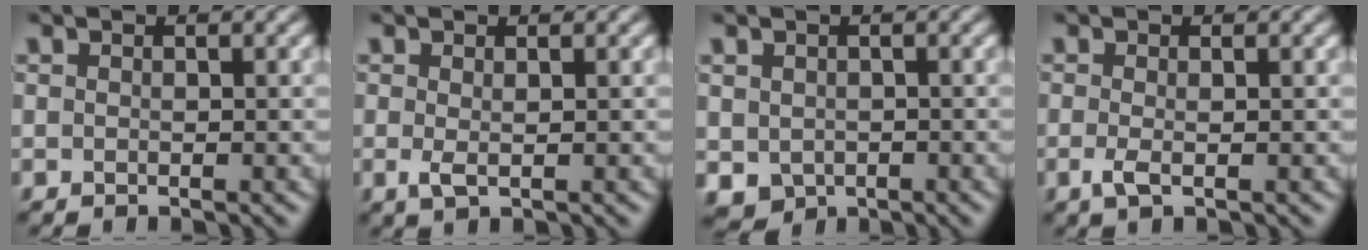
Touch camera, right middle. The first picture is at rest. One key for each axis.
{"total": 1.3, "fx": 0.0, "fy": 0.4, "fz": 1.2, "tx": -0.026, "ty": -0.003, "tz": -0.002}
{"total": 2.4, "fx": -0.5, "fy": 2.1, "fz": 1.0, "tx": -0.025, "ty": -0.011, "tz": -0.004}
{"total": 1.5, "fx": -0.4, "fy": 0.5, "fz": 1.4, "tx": -0.032, "ty": -0.006, "tz": -0.012}